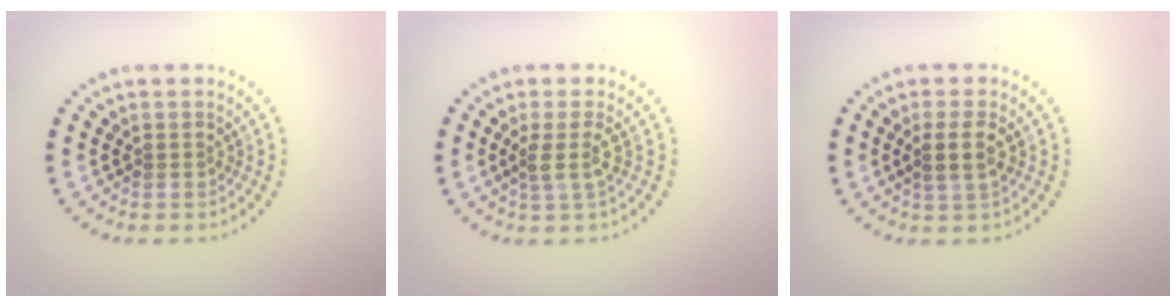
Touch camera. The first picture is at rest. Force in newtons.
{"total": 1.8, "press": 1.3, "slide": 1.3}
{"total": 2.3, "press": 2.0, "slide": 1.2}